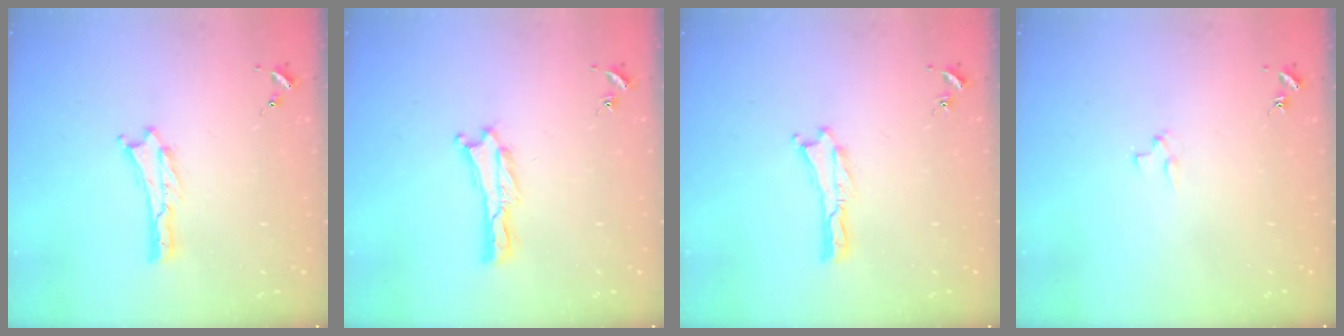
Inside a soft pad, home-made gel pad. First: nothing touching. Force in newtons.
{"total": 0.0}
{"total": 0.0}
{"total": 1.9, "press": 1.9, "slide": 0.2}